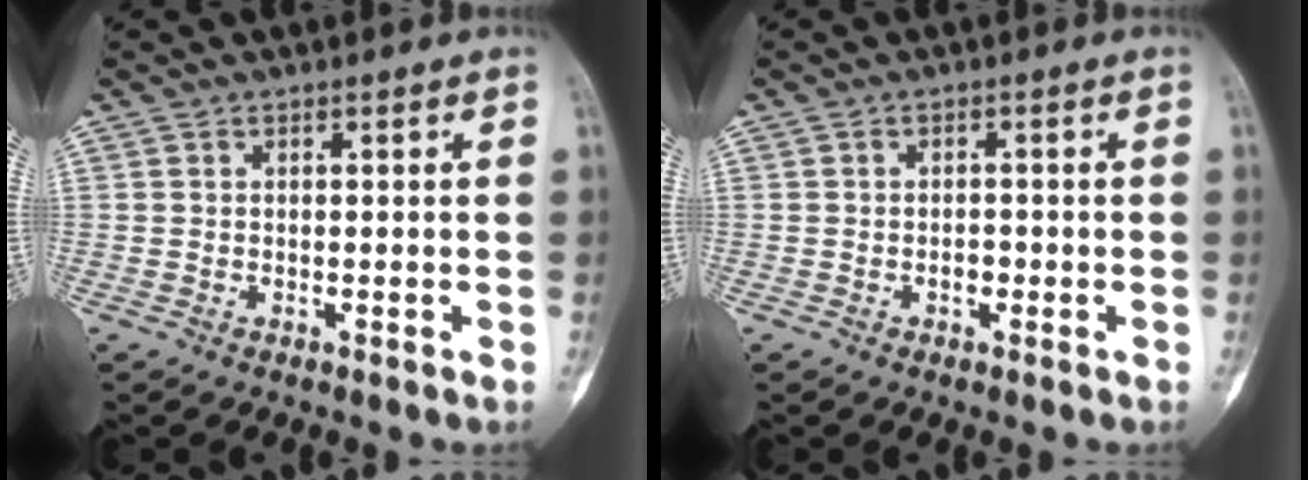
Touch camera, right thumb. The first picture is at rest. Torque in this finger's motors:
{"motor_torque": [0.92, 0.18, 0.24, -0.08, 0.01]}